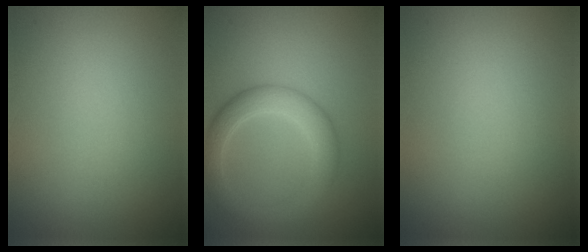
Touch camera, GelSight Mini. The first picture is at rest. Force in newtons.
{"total": 4.2, "press": 4.2, "slide": 0.2}
{"total": 0.0}